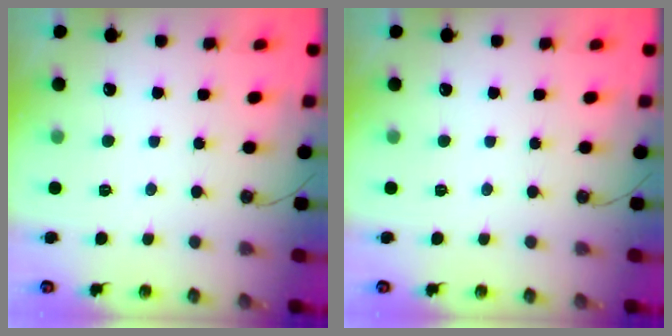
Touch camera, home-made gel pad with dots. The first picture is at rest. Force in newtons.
{"total": 0.0}